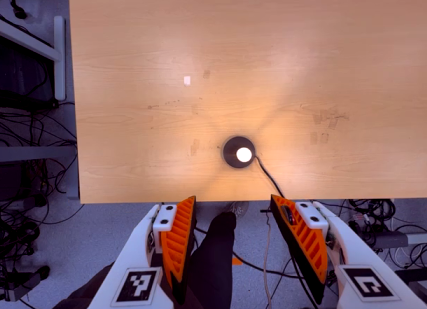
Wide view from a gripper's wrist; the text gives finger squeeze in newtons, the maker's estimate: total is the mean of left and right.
{"total": 0.0}